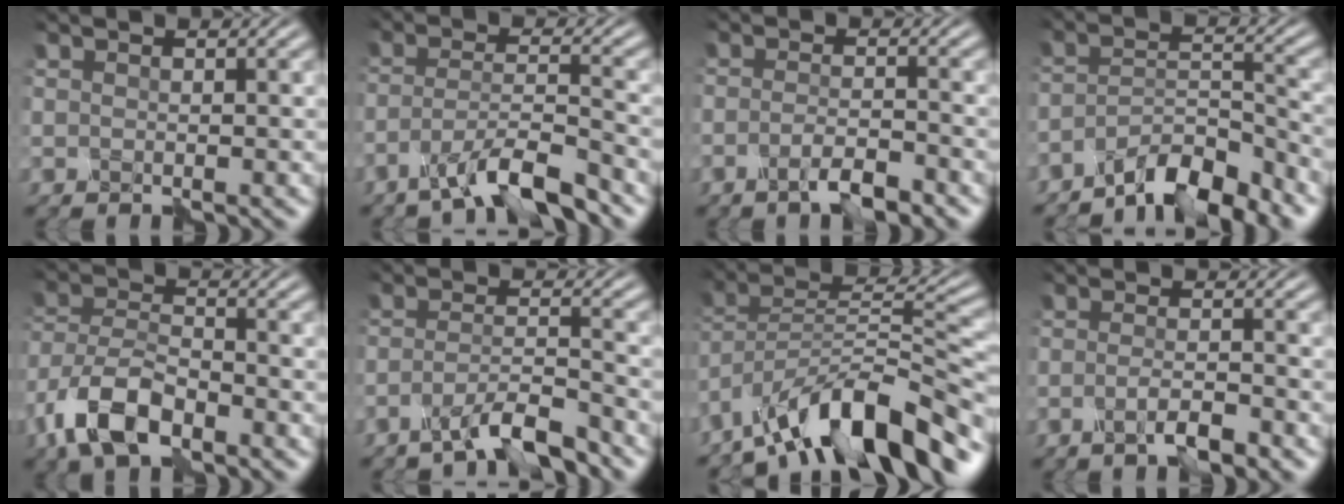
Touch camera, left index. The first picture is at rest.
{"total": 6.2, "force": [-4.5, 1.1, 4.0], "torque": [-0.072, 0.001, -0.086]}
{"total": 3.1, "force": [-1.9, 0.7, 2.3], "torque": [-0.044, 0.002, -0.040]}
{"total": 6.7, "force": [-5.3, 1.6, 3.7], "torque": [-0.062, 0.004, -0.094]}
{"total": 7.5, "force": [-4.4, 3.6, 4.9], "torque": [-0.101, 0.003, -0.096]}
{"total": 5.1, "force": [-3.8, 0.9, 3.3], "torque": [-0.056, 0.003, -0.074]}
{"total": 12.1, "force": [-9.0, 3.6, 7.3], "torque": [-0.106, 0.021, -0.165]}
{"total": 3.0, "force": [-1.6, 0.7, 2.4], "torque": [-0.043, 0.001, -0.035]}